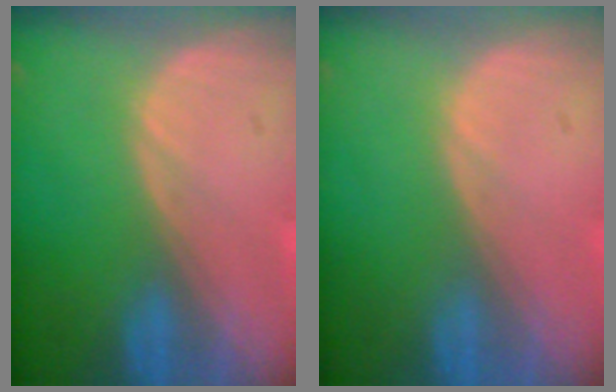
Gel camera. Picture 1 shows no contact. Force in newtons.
{"total": 0.0}